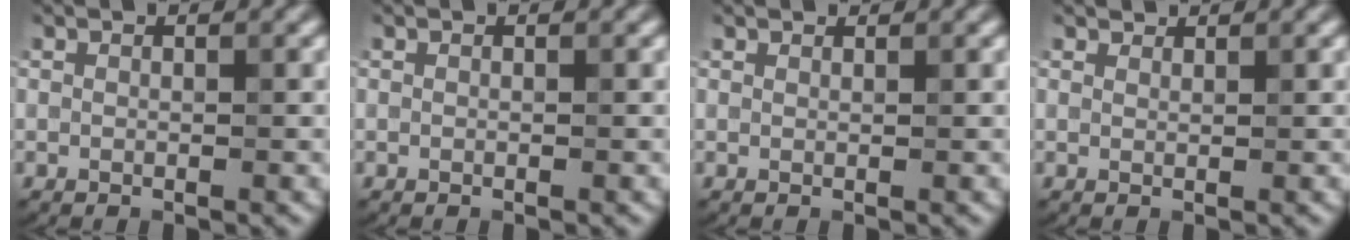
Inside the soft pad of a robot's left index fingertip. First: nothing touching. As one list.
[{"total": 0.0}, {"total": 0.9, "force": [0.9, 0.2, 0.1], "torque": [-0.003, -0.003, 0.011]}, {"total": 1.5, "force": [1.4, 0.4, 0.3], "torque": [-0.009, -0.001, 0.018]}]